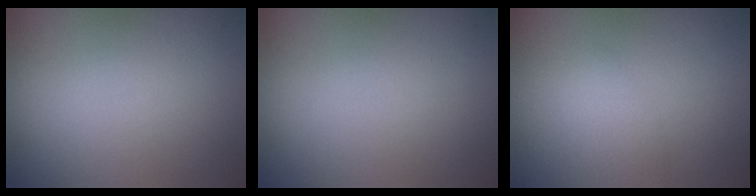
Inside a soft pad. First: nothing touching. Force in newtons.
{"total": 0.0}
{"total": 2.1, "press": 2.1, "slide": 0.1}